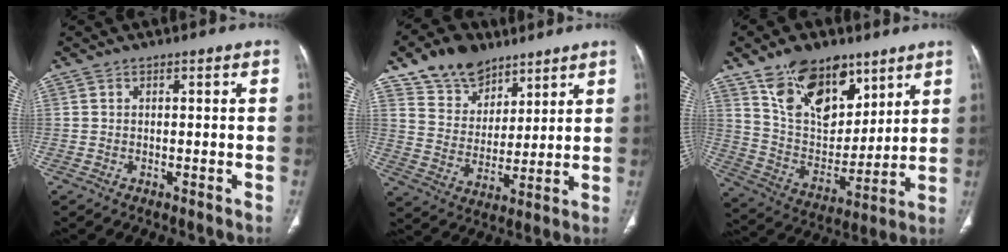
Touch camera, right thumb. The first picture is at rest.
{"total": 12.8, "force": [9.1, 8.2, 3.7], "torque": [-0.029, -0.043, 0.171]}
{"total": 18.6, "force": [11.3, 10.6, 10.4], "torque": [-0.124, -0.059, 0.209]}